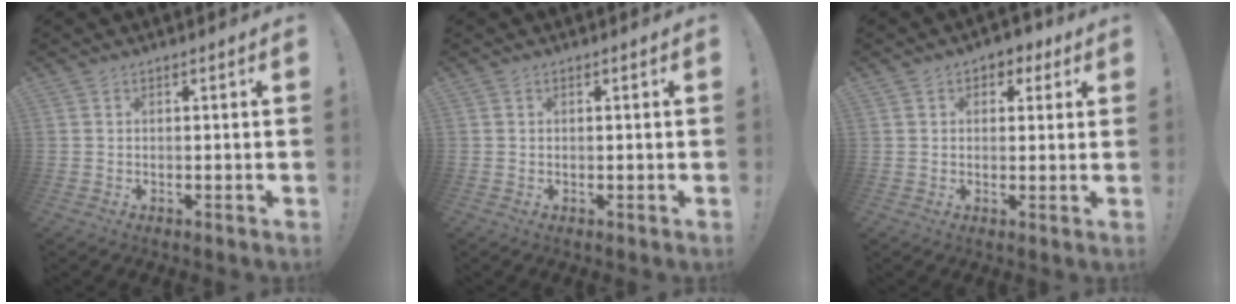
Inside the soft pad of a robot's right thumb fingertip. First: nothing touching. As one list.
[{"total": 0.0}, {"total": 3.9, "force": [1.7, 3.1, 1.7], "torque": [-0.013, -0.006, 0.027]}]